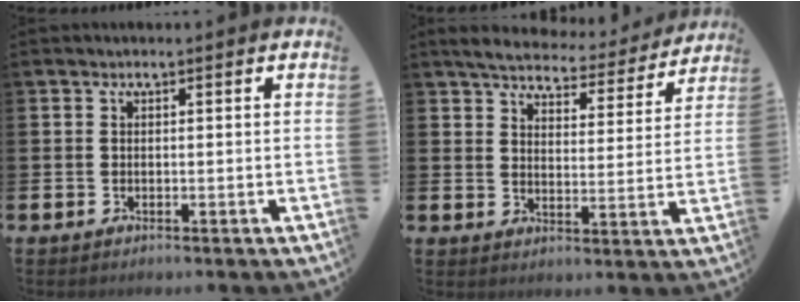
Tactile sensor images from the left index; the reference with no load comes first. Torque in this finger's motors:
{"motor_torque": [1.08, -1.05, 0.25, 0.02]}